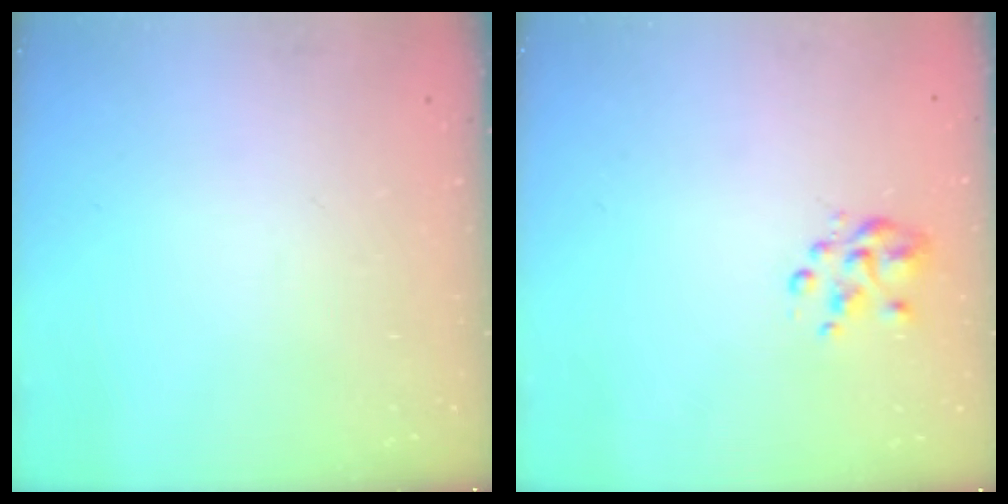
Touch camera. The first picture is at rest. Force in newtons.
{"total": 3.2, "press": 3.1, "slide": 1.0}